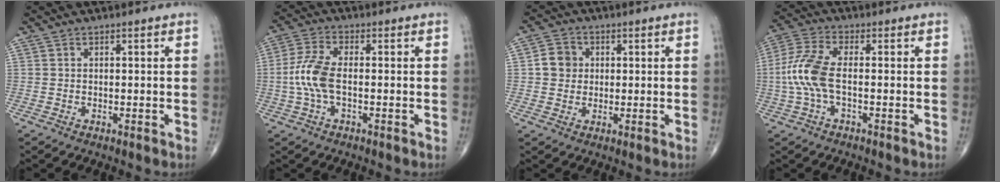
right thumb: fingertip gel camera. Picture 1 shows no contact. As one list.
[{"total": 7.4, "force": [-0.9, 3.2, 6.7], "torque": [-0.168, 0.016, -0.022]}, {"total": 4.9, "force": [0.6, 4.4, 1.9], "torque": [-0.016, 0.005, 0.004]}, {"total": 8.7, "force": [-1.1, 3.5, 7.9], "torque": [-0.203, 0.019, -0.026]}]